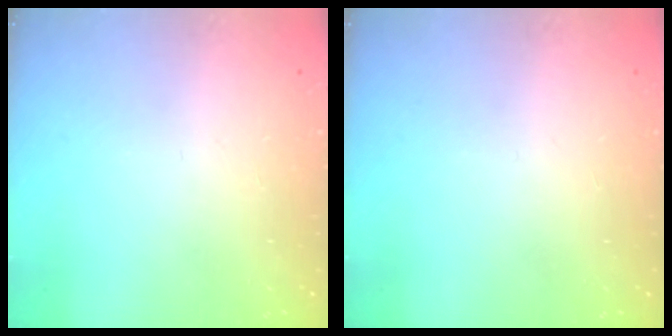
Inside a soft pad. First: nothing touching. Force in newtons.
{"total": 0.0}